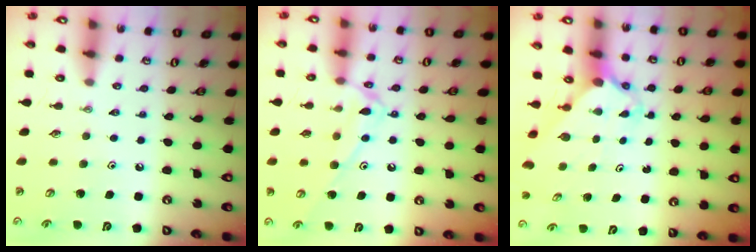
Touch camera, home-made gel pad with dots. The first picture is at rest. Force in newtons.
{"total": 12.9, "press": 12.9, "slide": 1.0}
{"total": 2.2, "press": 2.2, "slide": 0.2}